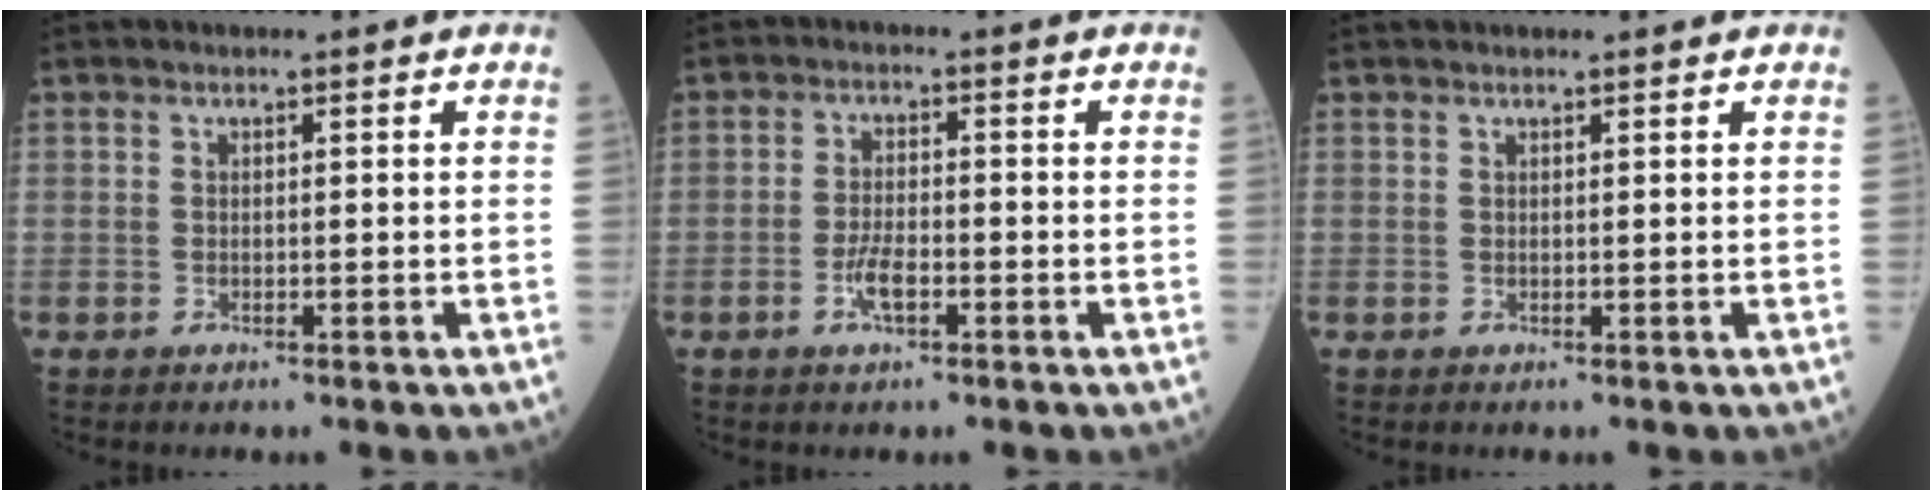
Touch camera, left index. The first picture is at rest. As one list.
[{"total": 3.6, "force": [-1.6, 1.0, 3.0], "torque": [-0.061, 0.002, -0.032]}, {"total": 2.5, "force": [2.3, 0.2, 0.8], "torque": [-0.004, 0.025, 0.032]}]